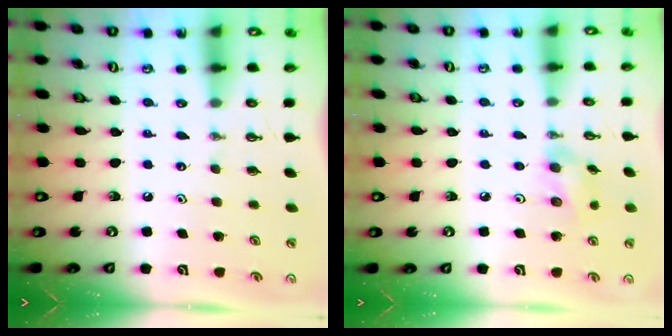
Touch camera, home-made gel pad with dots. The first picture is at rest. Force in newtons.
{"total": 7.8, "press": 7.4, "slide": 2.5}